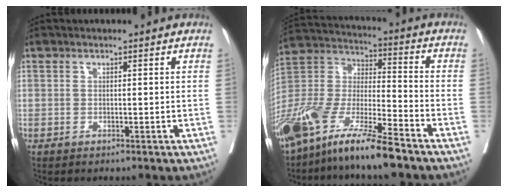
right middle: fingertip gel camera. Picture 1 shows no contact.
{"total": 16.0, "force": [-11.9, 1.6, 10.6], "torque": [-0.226, -0.020, -0.226]}